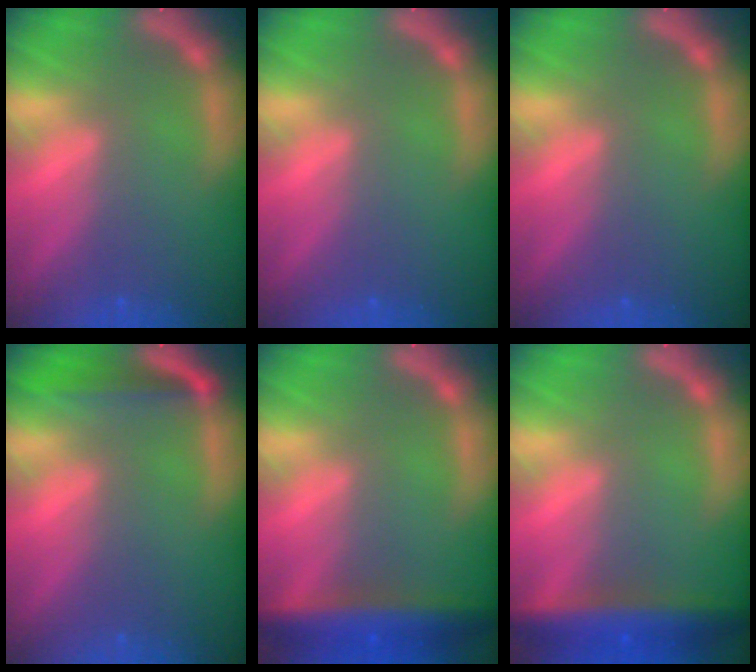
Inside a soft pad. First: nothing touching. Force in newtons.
{"total": 0.0}
{"total": 0.0}
{"total": 3.0}
{"total": 6.5}
{"total": 6.5}